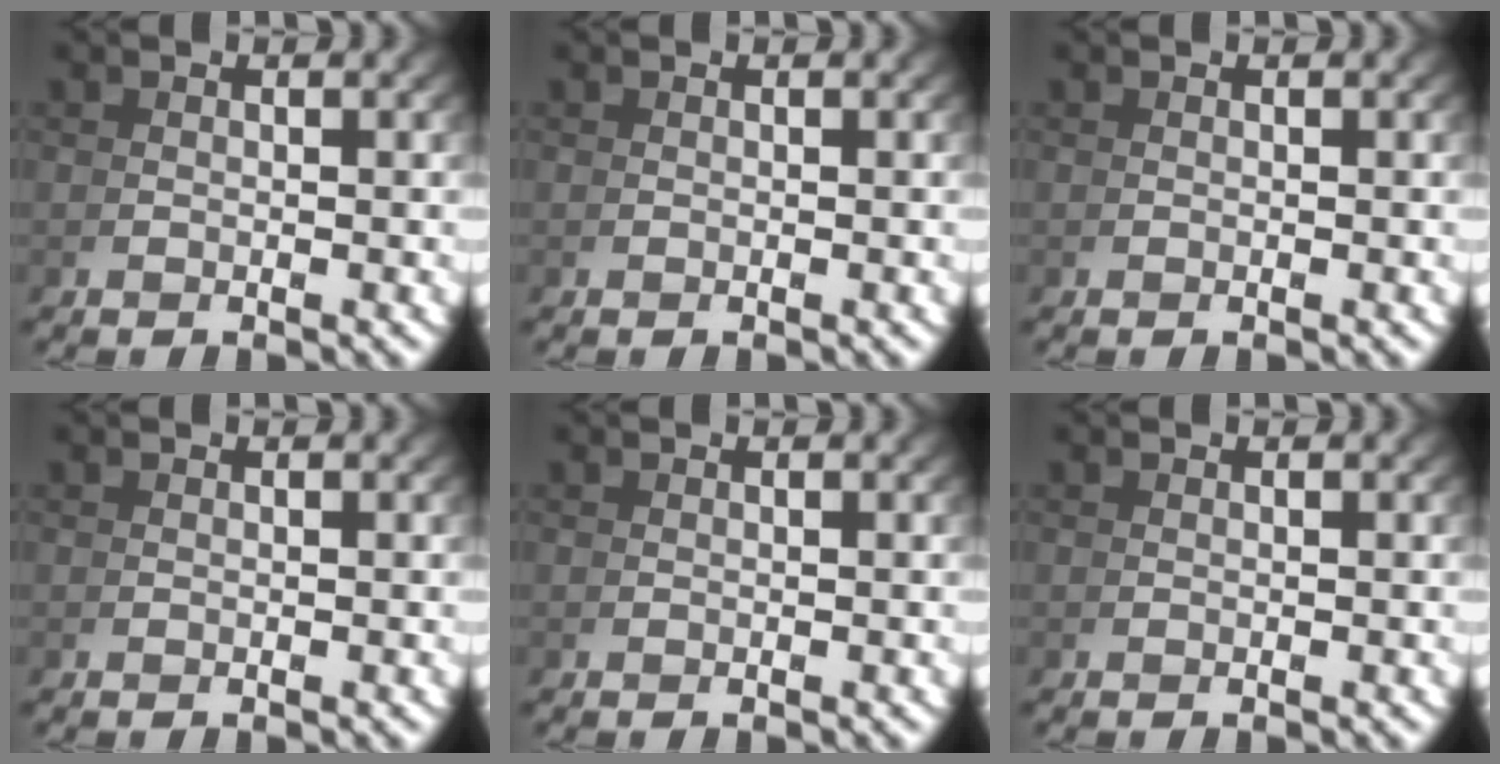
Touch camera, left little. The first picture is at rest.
{"total": 0.0}
{"total": 0.0}
{"total": 0.0}
{"total": 0.0}
{"total": 0.0}